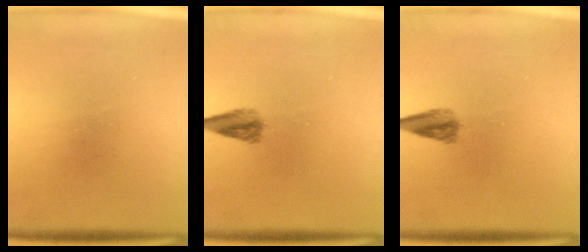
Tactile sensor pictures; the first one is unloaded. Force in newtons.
{"total": 2.5}
{"total": 2.5}